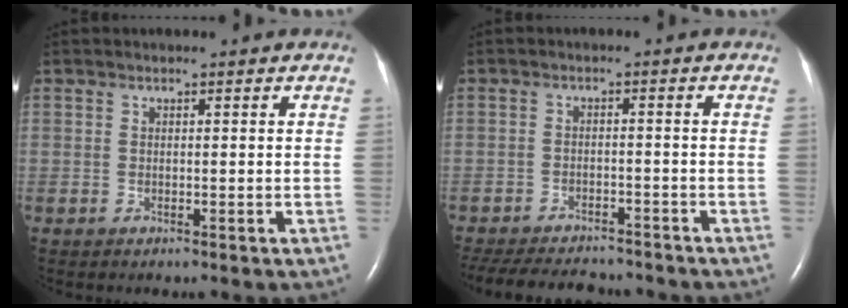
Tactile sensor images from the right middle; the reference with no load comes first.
{"total": 14.7, "force": [-12.9, 4.3, 5.5], "torque": [-0.135, -0.015, -0.180]}